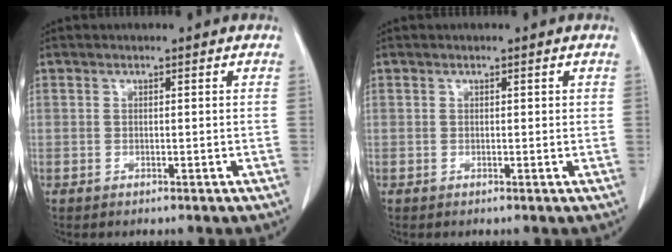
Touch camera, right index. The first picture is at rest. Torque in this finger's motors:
{"motor_torque": [-0.05, -0.08, -0.01, -0.01]}